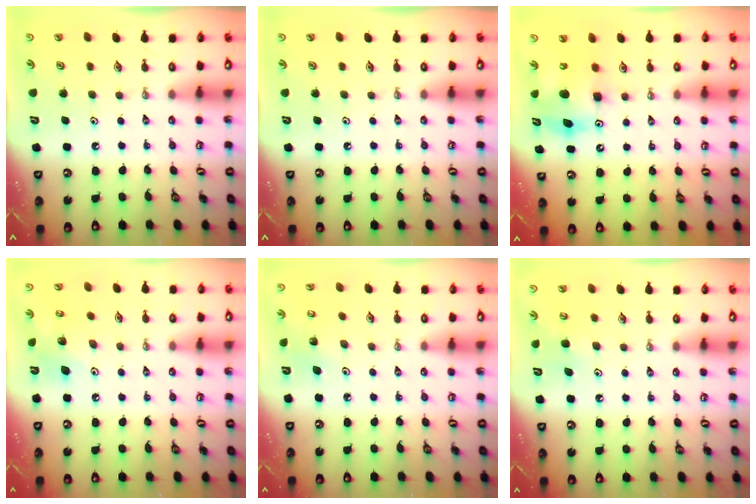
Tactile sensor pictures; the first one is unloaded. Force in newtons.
{"total": 0.0}
{"total": 8.8, "press": 8.6, "slide": 1.7}
{"total": 9.5, "press": 9.1, "slide": 2.6}
{"total": 3.0, "press": 2.6, "slide": 1.5}
{"total": 6.3, "press": 6.2, "slide": 0.6}